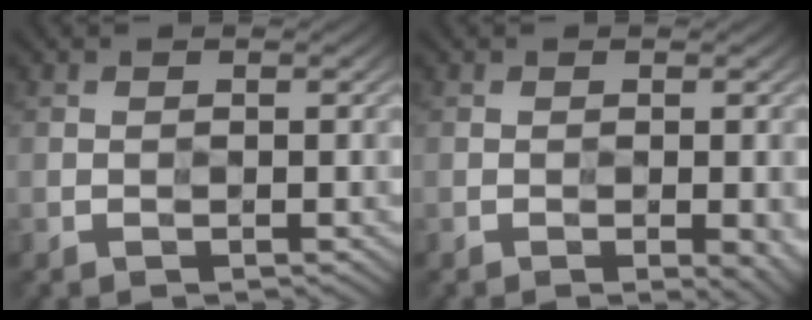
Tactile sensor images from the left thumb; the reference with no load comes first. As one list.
[{"total": 5.1, "force": [-1.9, 2.0, 4.2], "torque": [-0.040, -0.014, -0.011]}]